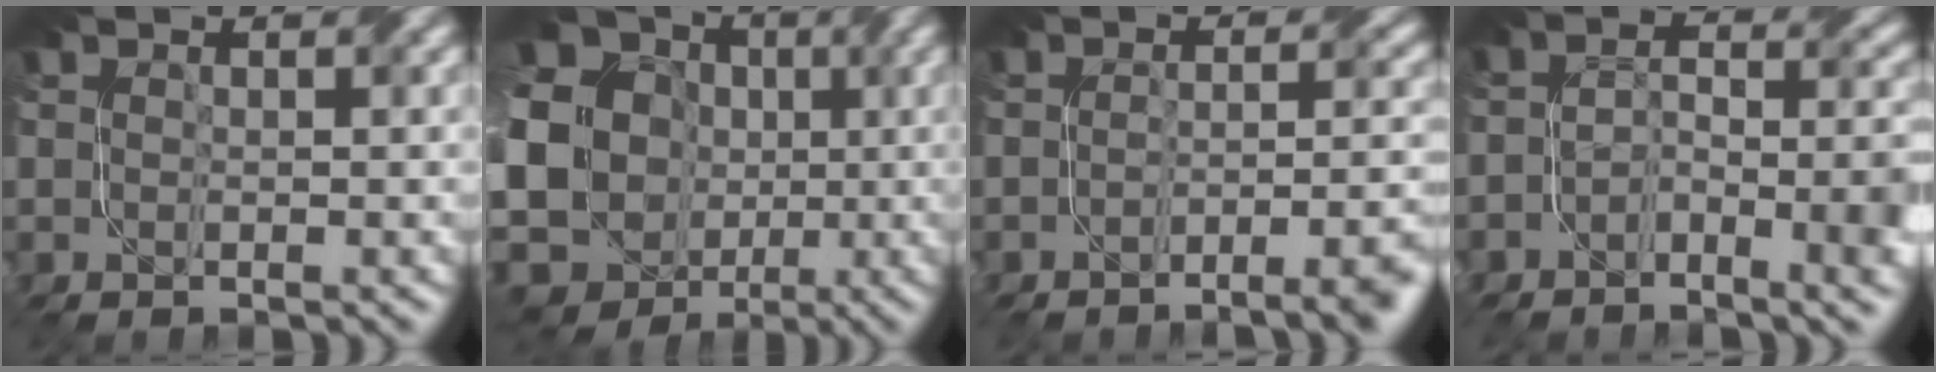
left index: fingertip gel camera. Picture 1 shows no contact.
{"total": 21.7, "force": [-1.8, 19.7, 9.0], "torque": [-0.194, 0.005, -0.077]}
{"total": 5.6, "force": [-3.2, 1.5, 4.3], "torque": [-0.048, 0.002, -0.044]}
{"total": 5.2, "force": [-2.1, 2.0, 4.3], "torque": [-0.065, -0.004, -0.040]}